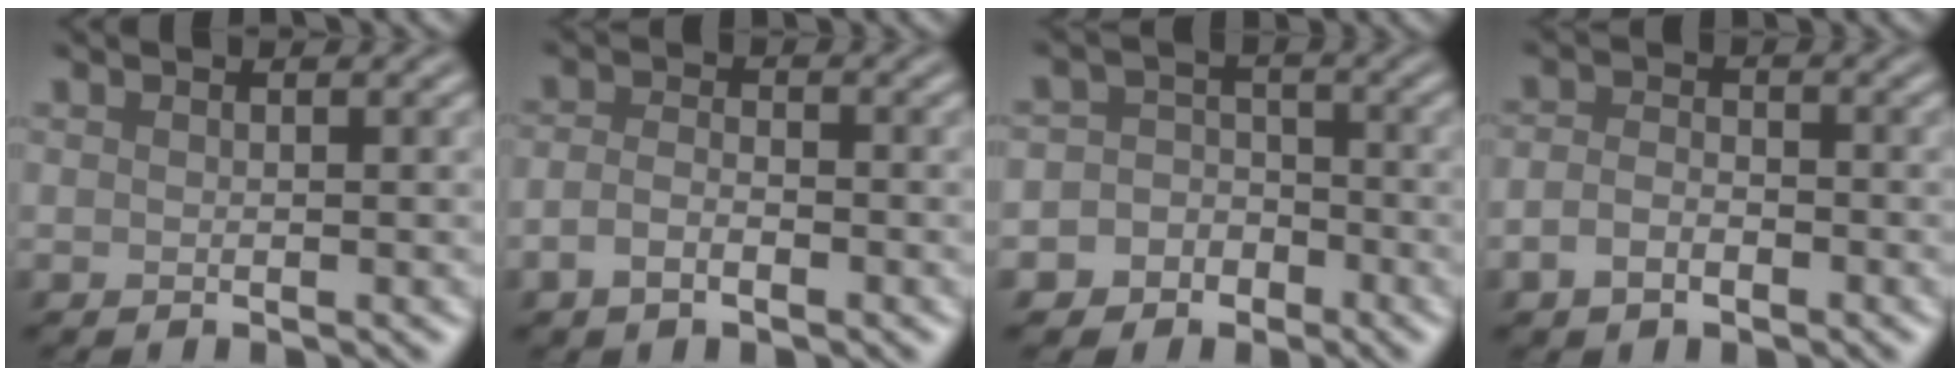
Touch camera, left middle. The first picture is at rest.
{"total": 2.2, "force": [-1.1, 1.2, 1.6], "torque": [-0.032, 0.001, -0.025]}
{"total": 5.5, "force": [-2.9, 4.6, 0.4], "torque": [0.022, 0.002, -0.068]}
{"total": 2.4, "force": [-1.2, 1.5, 1.5], "torque": [-0.030, 0.001, -0.028]}